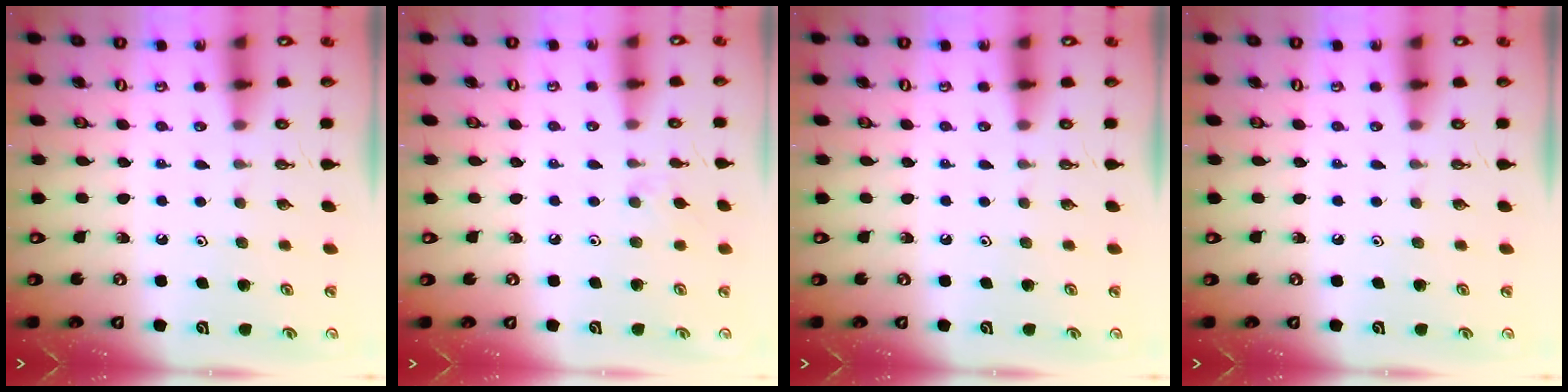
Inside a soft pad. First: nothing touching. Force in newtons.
{"total": 4.3, "press": 4.3, "slide": 0.7}
{"total": 0.0}
{"total": 0.0}